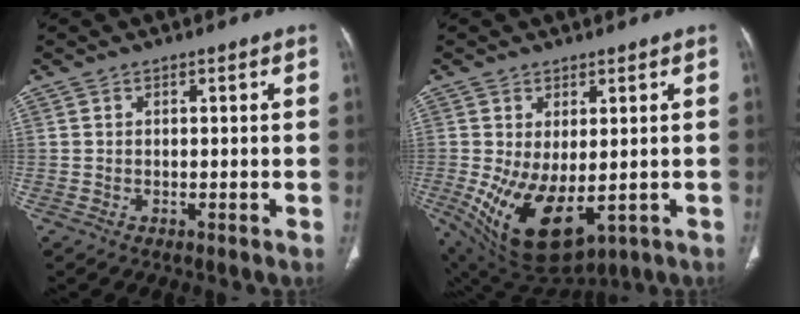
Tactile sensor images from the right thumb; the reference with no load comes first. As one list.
[{"total": 13.5, "force": [-2.3, 7.0, 11.3], "torque": [-0.200, -0.018, -0.006]}]